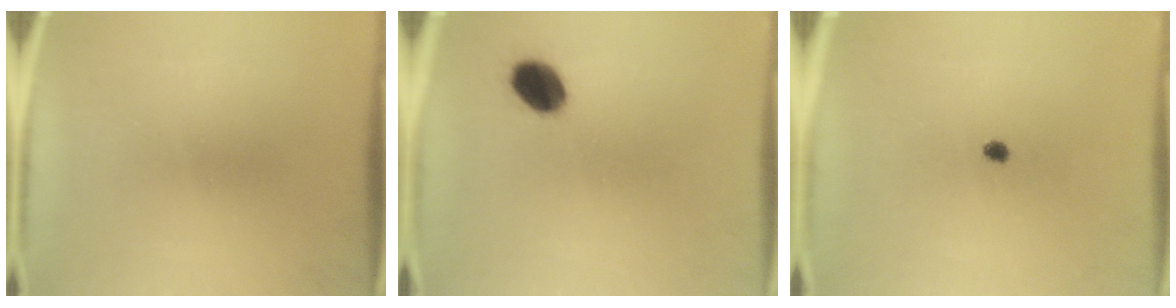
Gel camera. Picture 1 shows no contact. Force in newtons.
{"total": 7.1}
{"total": 1.2}